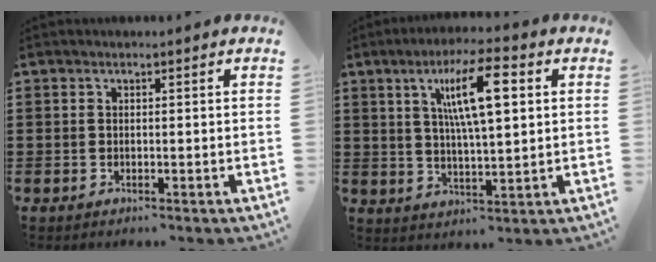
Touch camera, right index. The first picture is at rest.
{"total": 10.2, "force": [3.3, 2.3, 9.3], "torque": [-0.178, 0.009, 0.052]}